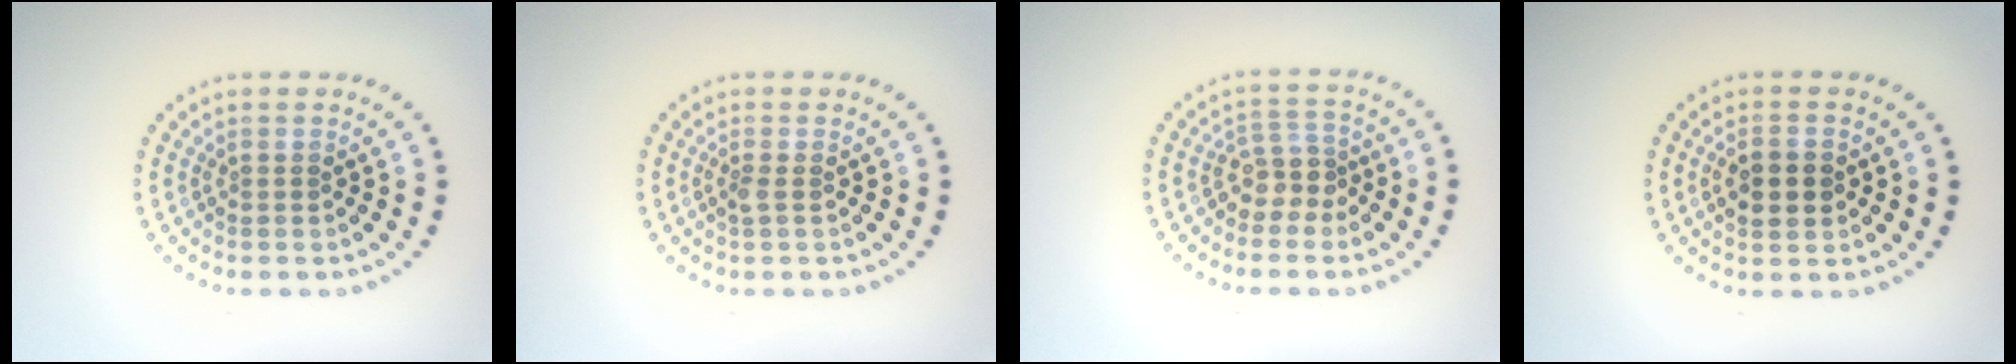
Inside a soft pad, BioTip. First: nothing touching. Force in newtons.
{"total": 0.7, "press": 0.6, "slide": 0.3}
{"total": 2.5, "press": 2.1, "slide": 1.5}
{"total": 2.7, "press": 2.7, "slide": 0.2}